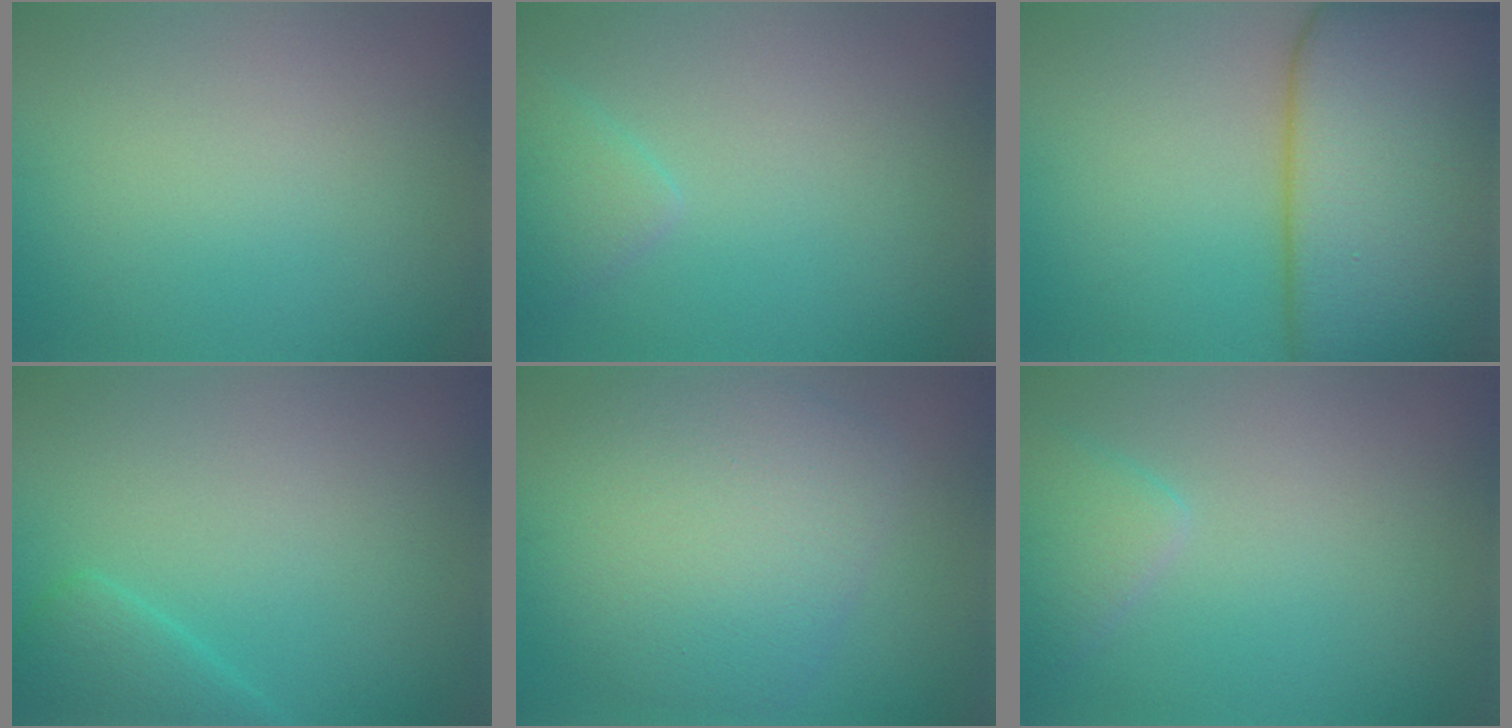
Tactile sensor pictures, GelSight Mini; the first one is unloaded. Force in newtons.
{"total": 2.3, "press": 2.3, "slide": 0.1}
{"total": 16.4, "press": 16.4, "slide": 1.0}
{"total": 2.7, "press": 2.7, "slide": 0.2}
{"total": 8.9, "press": 8.9, "slide": 0.8}
{"total": 2.8, "press": 2.8, "slide": 0.2}